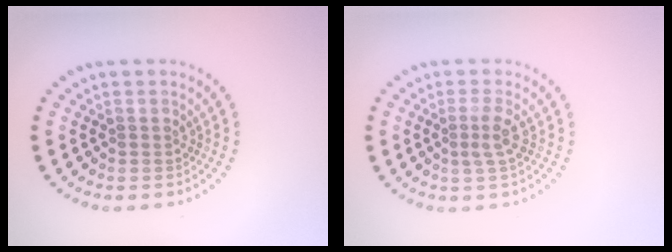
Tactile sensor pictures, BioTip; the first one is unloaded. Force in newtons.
{"total": 1.7, "press": 1.3, "slide": 1.2}